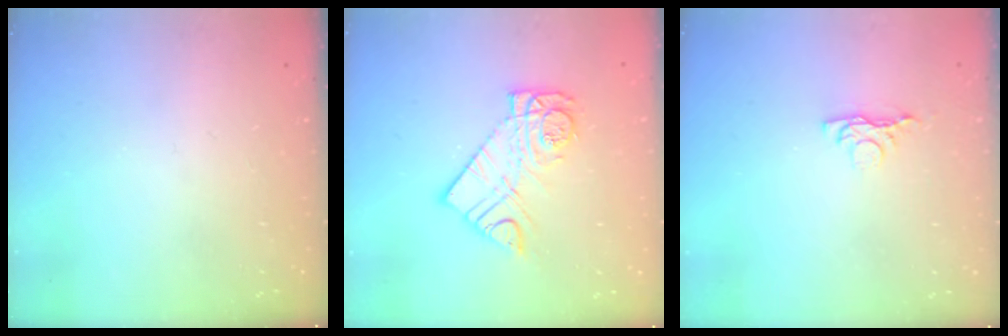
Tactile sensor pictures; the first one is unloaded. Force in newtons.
{"total": 11.7, "press": 11.7, "slide": 1.0}
{"total": 3.7, "press": 3.7, "slide": 0.7}